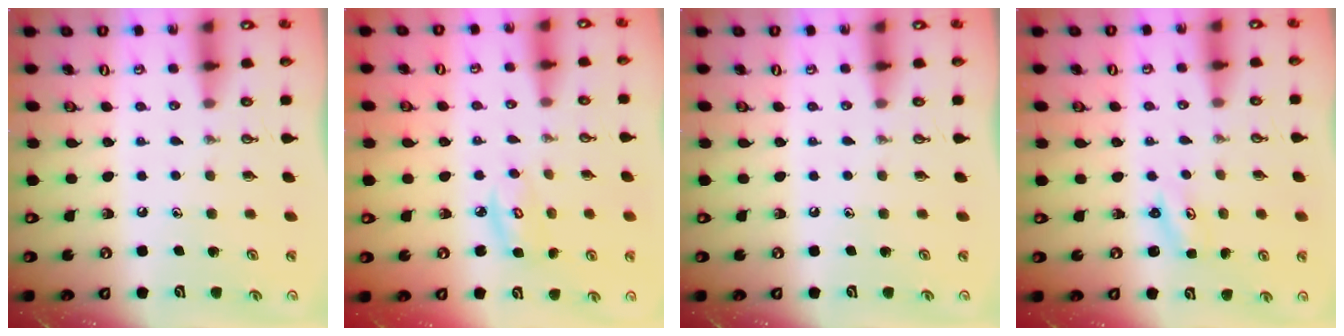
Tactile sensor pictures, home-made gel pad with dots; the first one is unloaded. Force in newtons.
{"total": 4.3, "press": 4.3, "slide": 0.2}
{"total": 0.0}
{"total": 1.7, "press": 1.7, "slide": 0.3}